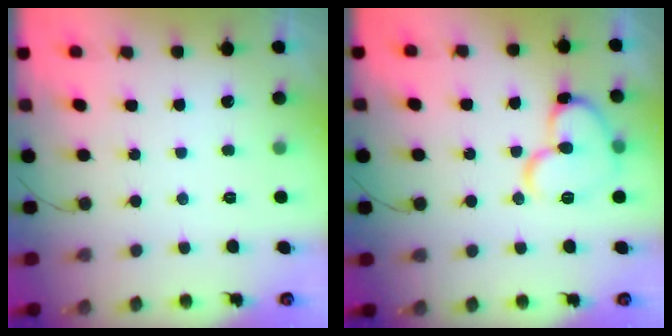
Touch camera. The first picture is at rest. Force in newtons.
{"total": 13.3, "press": 13.1, "slide": 2.1}